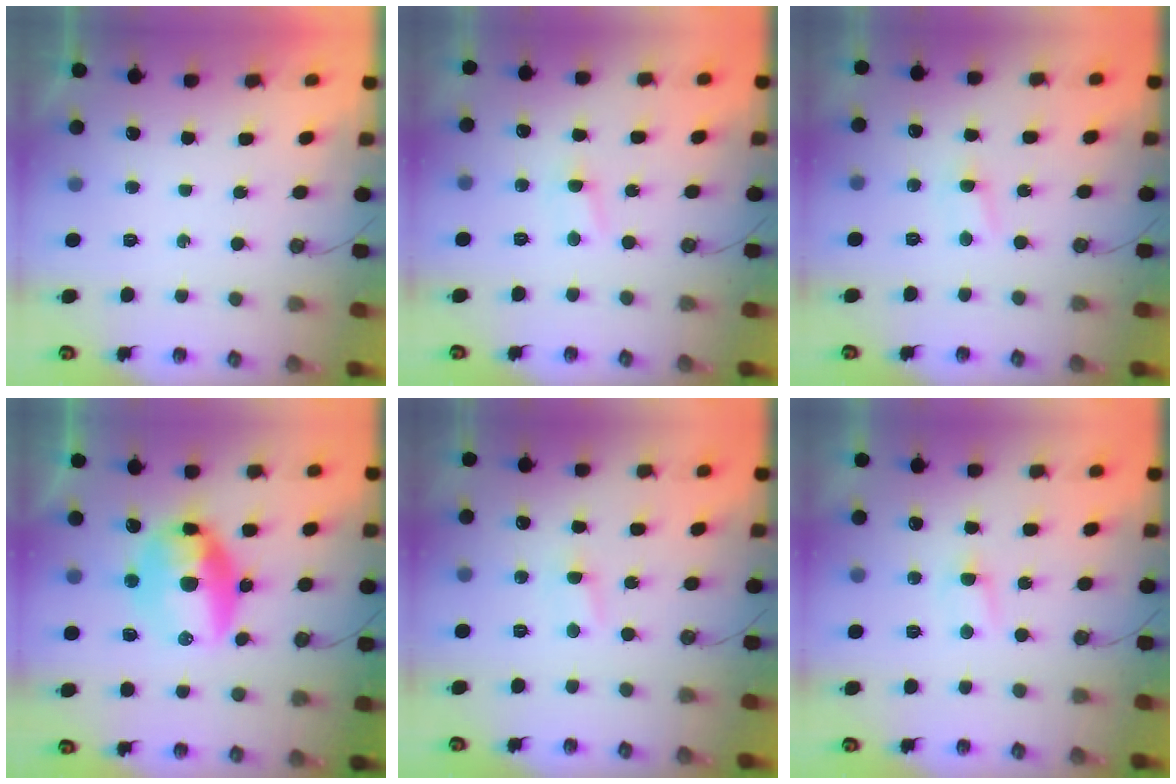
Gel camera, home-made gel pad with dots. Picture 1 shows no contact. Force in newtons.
{"total": 2.8, "press": 2.8, "slide": 0.4}
{"total": 2.8, "press": 2.8, "slide": 0.4}
{"total": 13.5, "press": 13.2, "slide": 2.9}
{"total": 1.9, "press": 1.9, "slide": 0.3}
{"total": 2.6, "press": 2.6, "slide": 0.3}